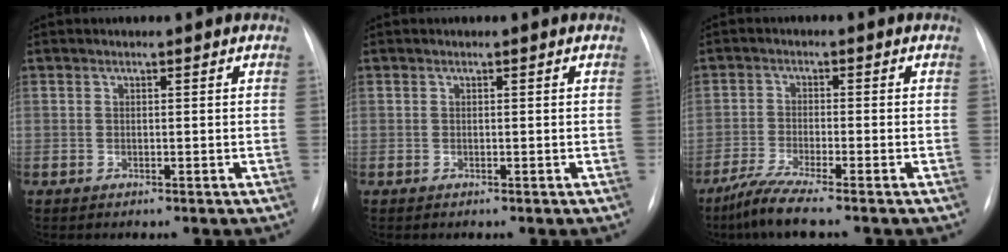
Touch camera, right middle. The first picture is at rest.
{"total": 0.0}
{"total": 5.5, "force": [-4.3, -0.7, 3.3], "torque": [-0.072, -0.022, -0.087]}